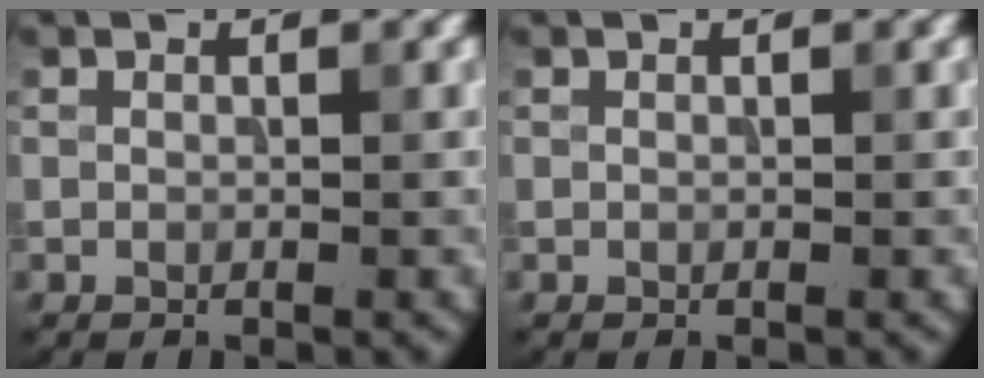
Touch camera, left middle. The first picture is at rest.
{"total": 0.0}